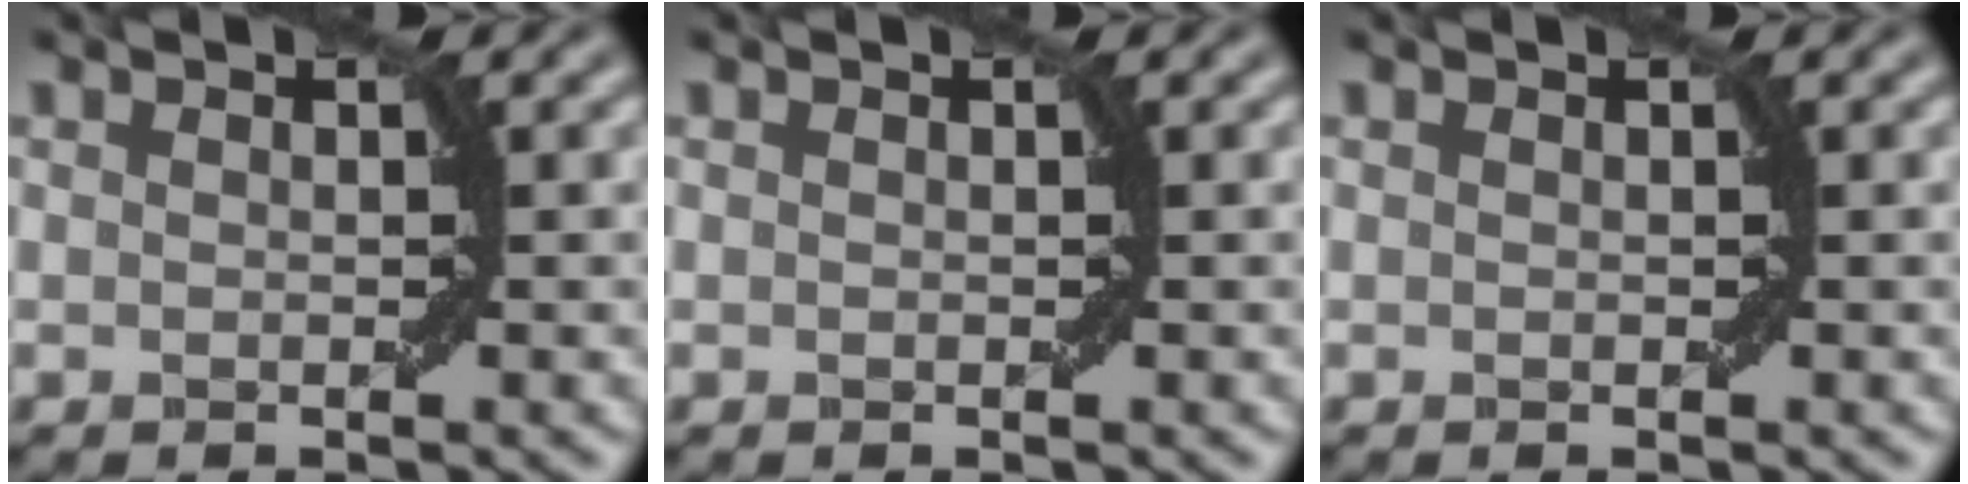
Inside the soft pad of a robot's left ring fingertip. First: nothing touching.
{"total": 0.0}
{"total": 0.0}